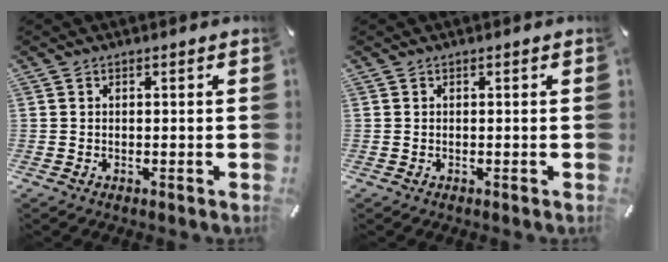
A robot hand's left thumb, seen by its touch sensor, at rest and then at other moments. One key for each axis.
{"total": 0.0}